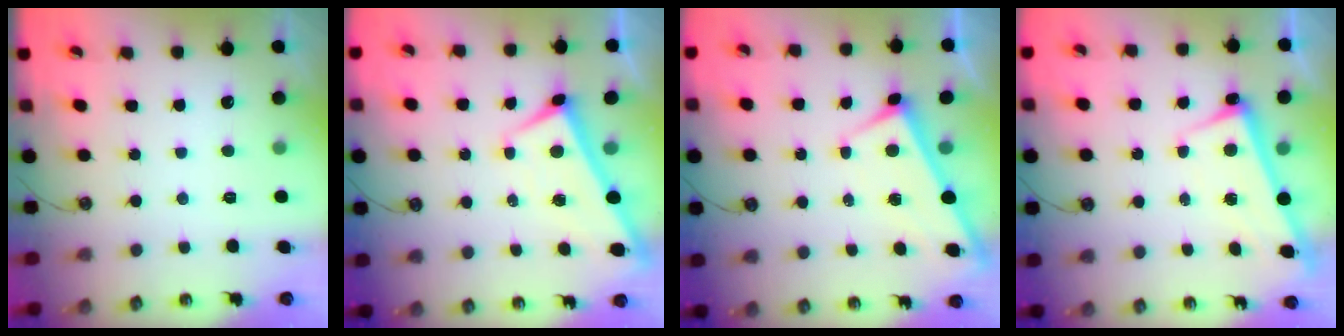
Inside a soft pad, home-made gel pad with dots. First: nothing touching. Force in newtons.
{"total": 1.9, "press": 1.9, "slide": 0.2}
{"total": 2.9, "press": 2.9, "slide": 0.1}
{"total": 2.7, "press": 2.6, "slide": 0.4}